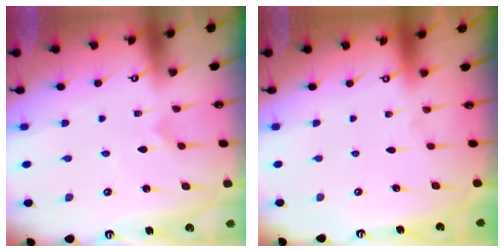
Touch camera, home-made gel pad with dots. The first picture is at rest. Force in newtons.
{"total": 0.0}